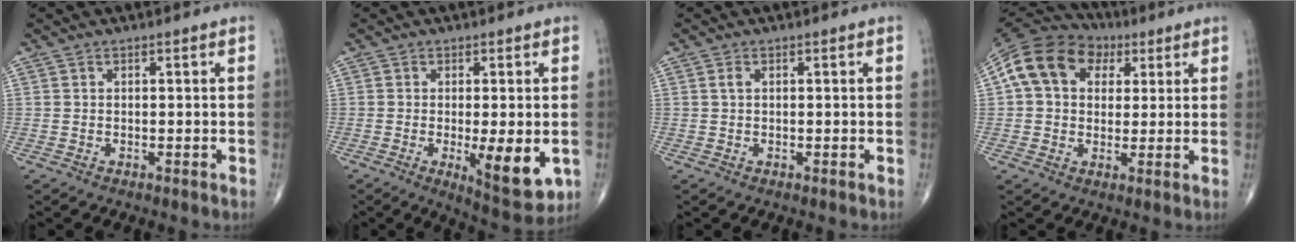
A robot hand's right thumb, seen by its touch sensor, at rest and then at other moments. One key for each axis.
{"total": 10.0, "fx": -2.0, "fy": 3.1, "fz": 9.2, "tx": -0.125, "ty": -0.024, "tz": -0.022}
{"total": 0.9, "fx": 0.2, "fy": 0.4, "fz": 0.7, "tx": -0.016, "ty": 0.002, "tz": 0.003}
{"total": 14.9, "fx": 4.4, "fy": 11.3, "fz": 8.6, "tx": -0.139, "ty": 0.024, "tz": 0.067}